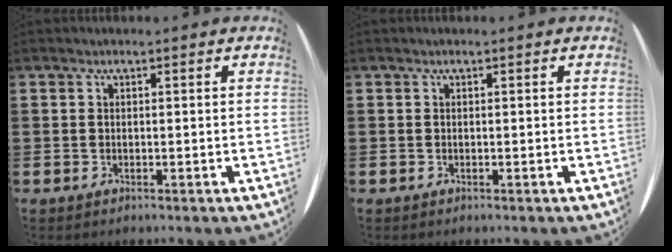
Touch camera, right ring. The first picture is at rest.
{"total": 0.0}